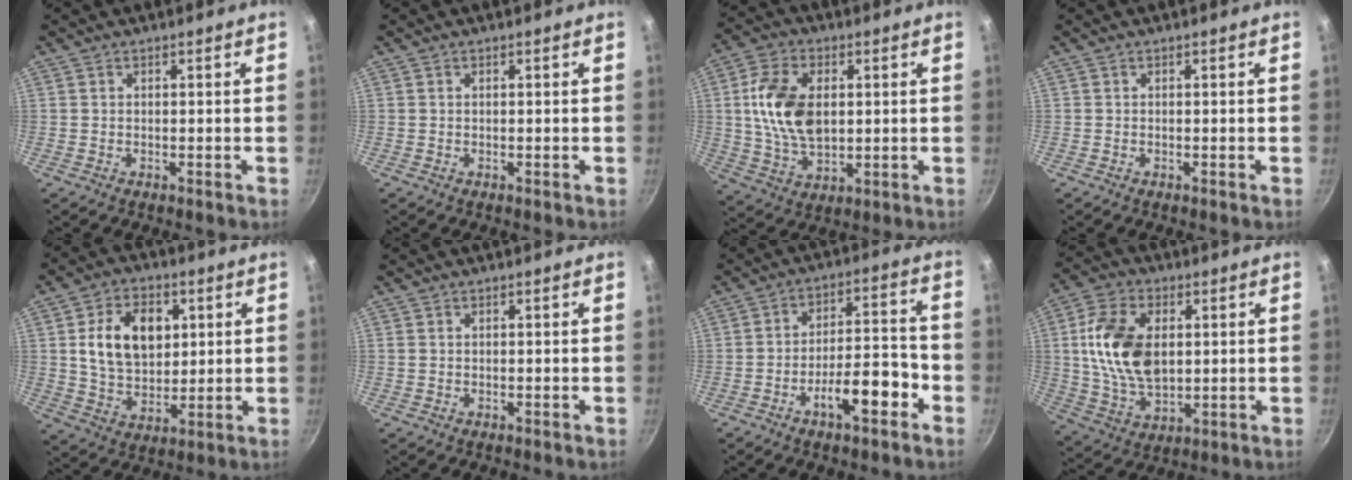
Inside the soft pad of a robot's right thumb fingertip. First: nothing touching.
{"total": 0.0}
{"total": 14.0, "force": [1.9, 8.7, 10.7], "torque": [-0.186, -0.003, 0.036]}
{"total": 0.0}
{"total": 13.7, "force": [3.2, 9.5, 9.4], "torque": [-0.131, -0.006, 0.055]}
{"total": 0.0}
{"total": 10.8, "force": [-5.2, 3.9, 8.6], "torque": [-0.112, 0.051, -0.081]}
{"total": 15.9, "force": [2.3, 10.0, 12.2], "torque": [-0.213, -0.006, 0.046]}